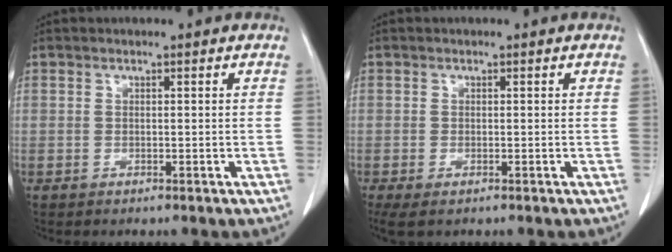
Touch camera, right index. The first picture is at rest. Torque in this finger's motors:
{"motor_torque": [0.38, -0.38, 0.15, 0.04]}